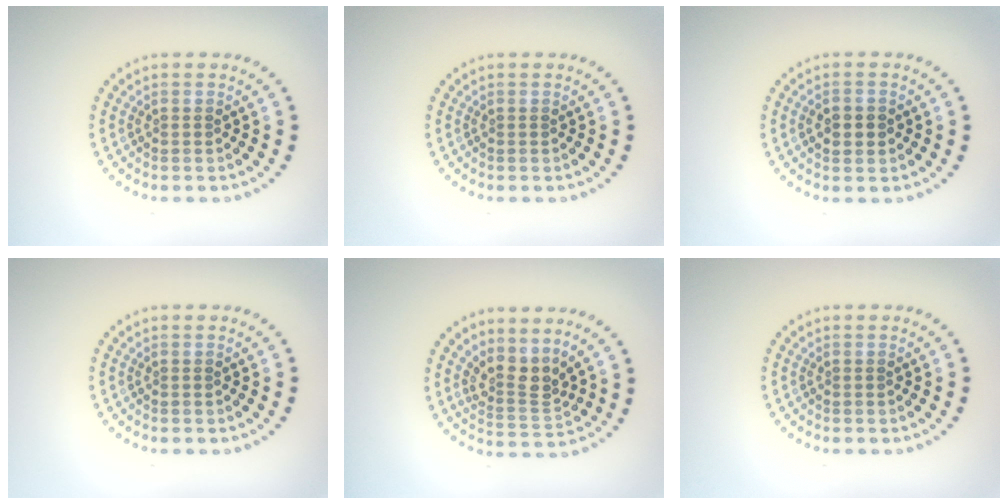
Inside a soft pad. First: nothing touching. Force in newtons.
{"total": 0.0}
{"total": 2.1, "press": 2.1, "slide": 0.3}
{"total": 0.0}
{"total": 2.9, "press": 2.2, "slide": 2.0}
{"total": 0.0}